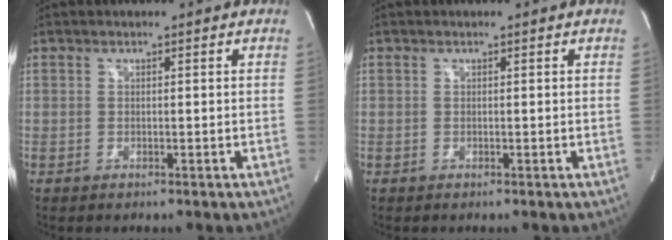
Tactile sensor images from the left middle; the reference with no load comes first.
{"total": 0.0}